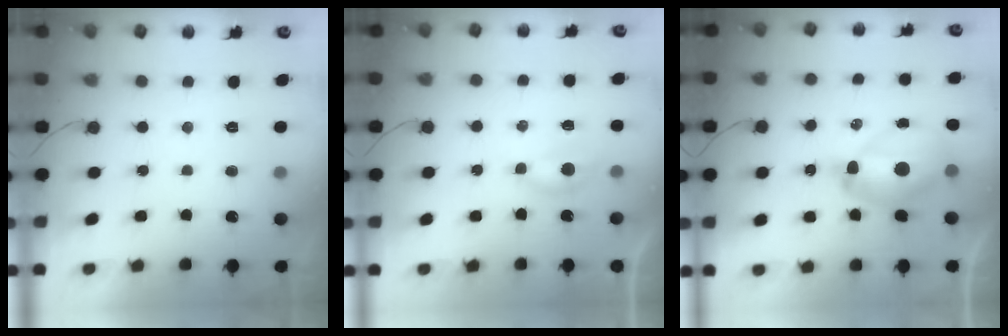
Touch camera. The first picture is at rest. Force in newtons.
{"total": 3.1, "press": 3.1, "slide": 0.4}
{"total": 11.4, "press": 11.3, "slide": 1.0}